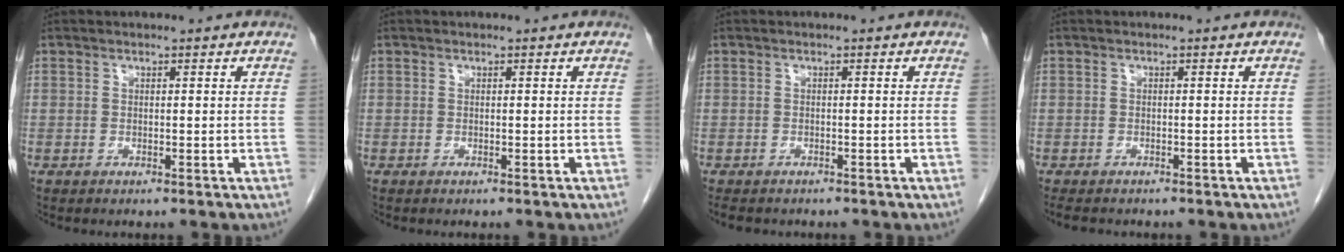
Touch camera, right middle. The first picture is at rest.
{"total": 0.0}
{"total": 4.0, "force": [-3.4, 1.6, 1.4], "torque": [-0.023, -0.007, -0.044]}
{"total": 3.4, "force": [-2.9, 1.1, 1.3], "torque": [-0.022, -0.008, -0.039]}